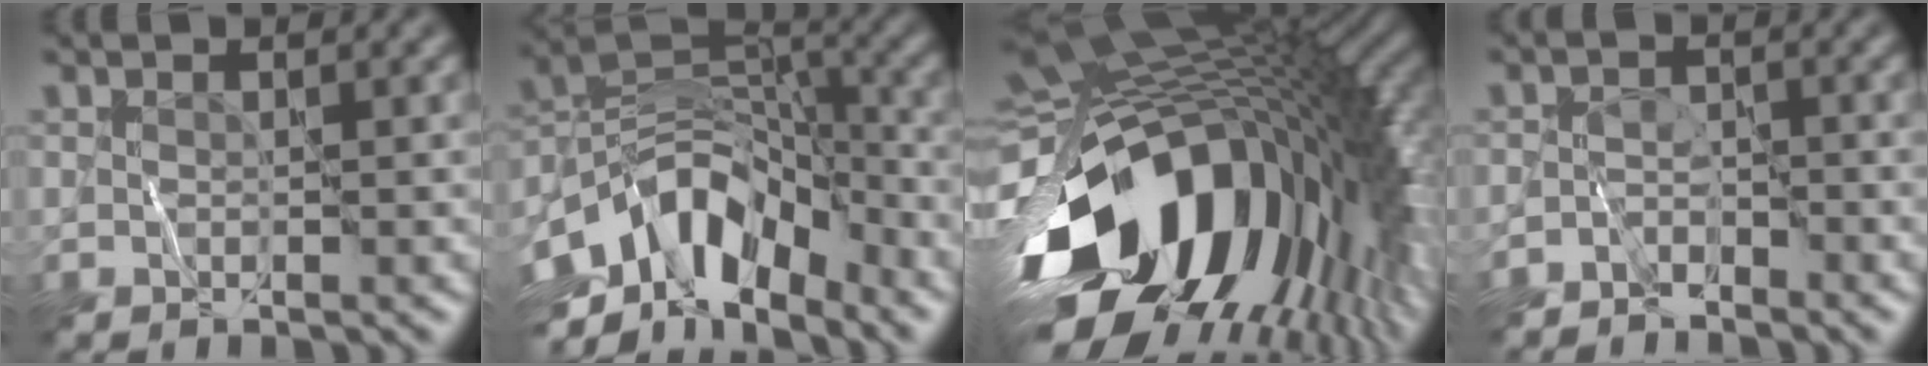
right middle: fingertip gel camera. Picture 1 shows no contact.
{"total": 10.4, "force": [-5.3, 5.3, 7.2], "torque": [-0.114, 0.011, -0.107]}
{"total": 17.4, "force": [-5.1, 10.2, 13.1], "torque": [-0.242, -0.011, -0.098]}
{"total": 2.0, "force": [-1.8, 0.8, 0.4], "torque": [-0.004, 0.007, -0.041]}